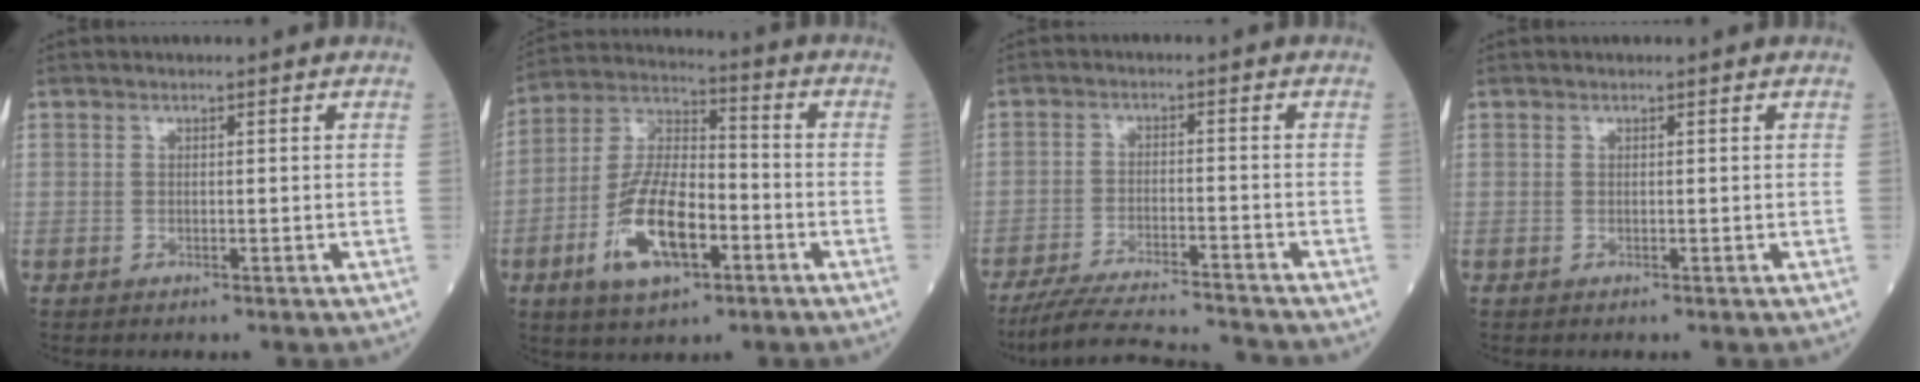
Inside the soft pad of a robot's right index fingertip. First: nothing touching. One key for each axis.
{"total": 14.0, "fx": -5.2, "fy": 5.5, "fz": 11.8, "tx": -0.242, "ty": 0.005, "tz": -0.094}
{"total": 12.2, "fx": -11.5, "fy": 0.1, "fz": 4.0, "tx": -0.067, "ty": -0.007, "tz": -0.188}
{"total": 0.0}